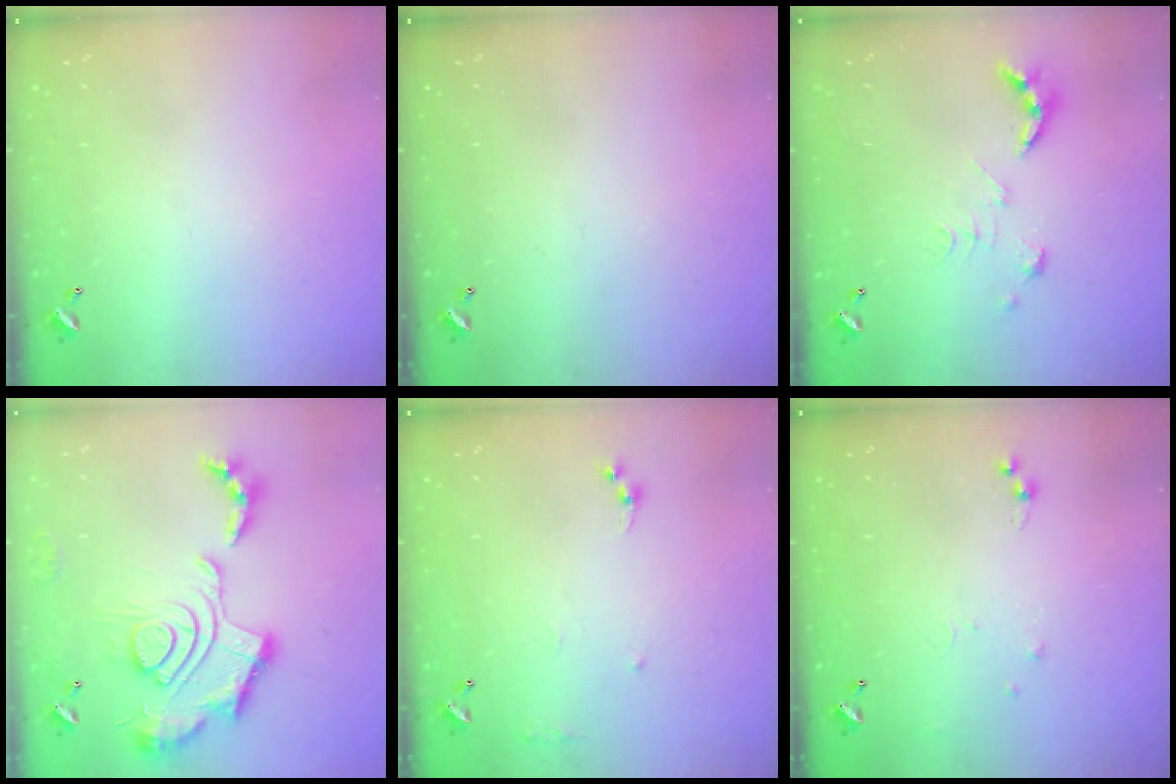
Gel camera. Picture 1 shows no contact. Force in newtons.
{"total": 0.0}
{"total": 2.7, "press": 2.2, "slide": 1.5}
{"total": 2.5, "press": 1.9, "slide": 1.7}
{"total": 7.5, "press": 7.4, "slide": 0.8}
{"total": 5.1, "press": 5.1, "slide": 0.6}